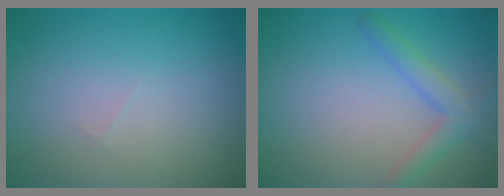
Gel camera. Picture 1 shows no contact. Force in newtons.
{"total": 2.5, "press": 2.5, "slide": 0.3}